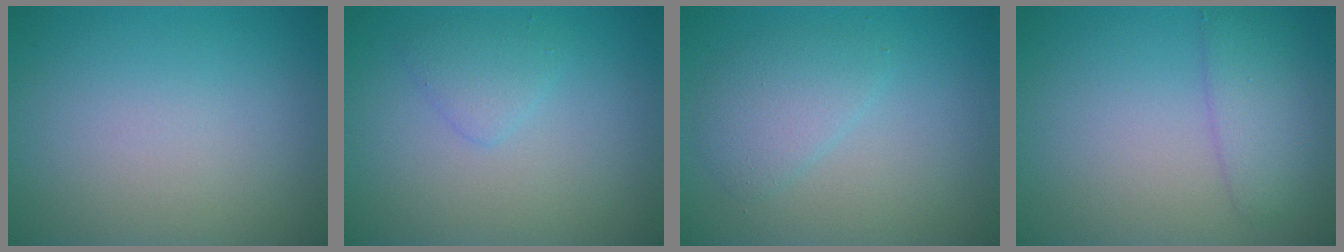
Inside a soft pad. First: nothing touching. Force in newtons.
{"total": 1.7, "press": 1.7, "slide": 0.2}
{"total": 2.6, "press": 2.6, "slide": 0.3}
{"total": 2.9, "press": 2.9, "slide": 0.1}